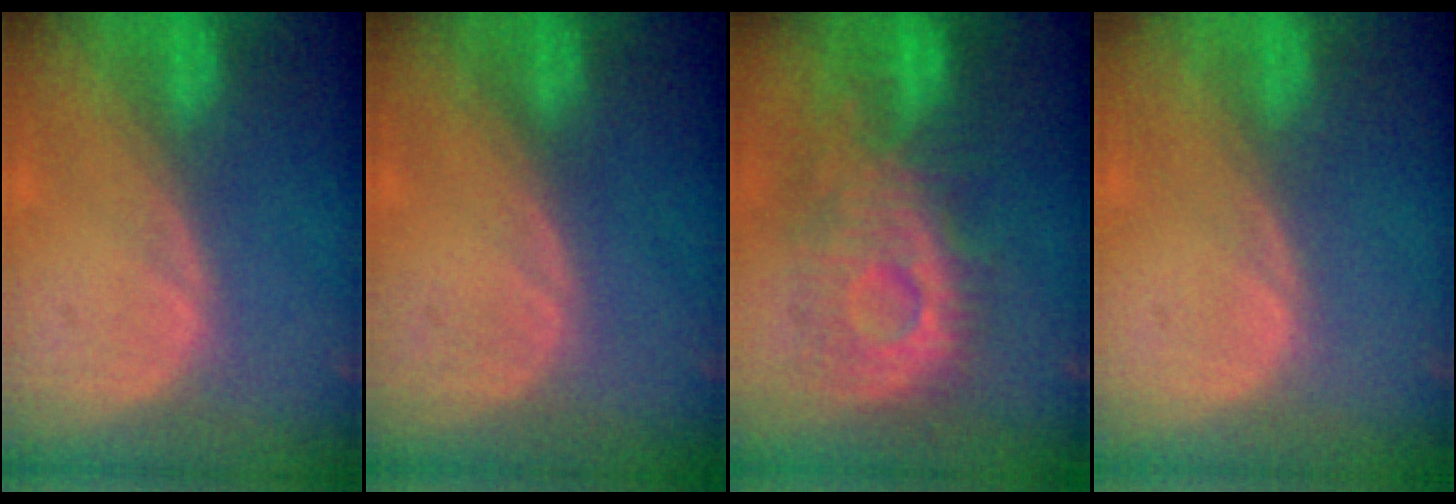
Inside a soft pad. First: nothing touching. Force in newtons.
{"total": 0.0}
{"total": 10.2, "press": 9.9, "slide": 2.6}
{"total": 0.5, "press": 0.1, "slide": 0.5}